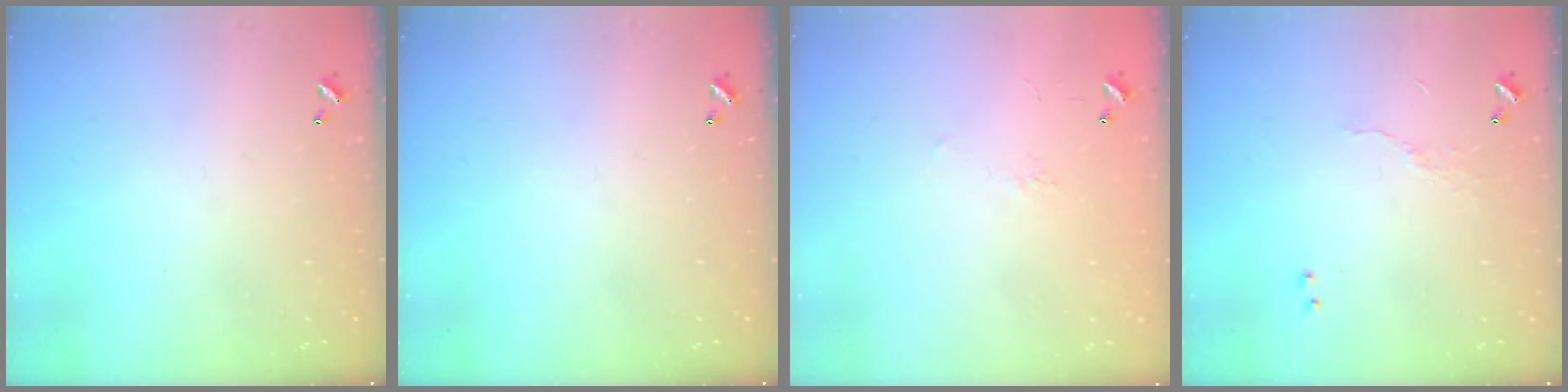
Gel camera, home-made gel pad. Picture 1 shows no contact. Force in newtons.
{"total": 0.0}
{"total": 6.6, "press": 6.6, "slide": 0.7}
{"total": 5.0, "press": 5.0, "slide": 0.2}